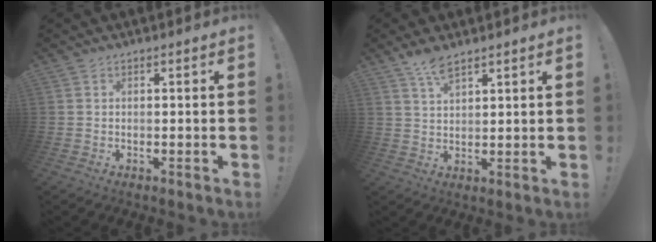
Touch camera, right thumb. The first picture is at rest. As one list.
[{"total": 5.3, "force": [4.0, 1.4, 3.1], "torque": [-0.059, -0.020, 0.071]}]